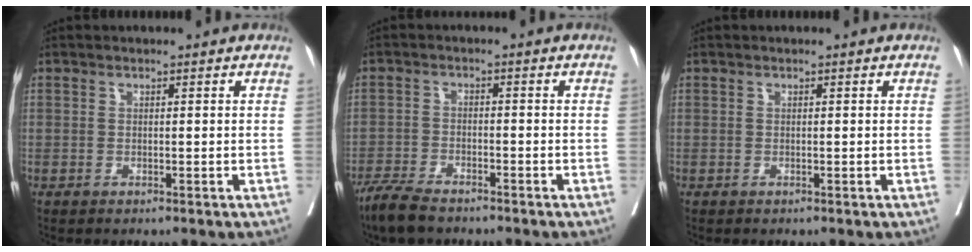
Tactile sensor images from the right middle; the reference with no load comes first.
{"total": 6.0, "force": [-5.1, 1.4, 2.9], "torque": [-0.057, -0.012, -0.093]}
{"total": 0.0}